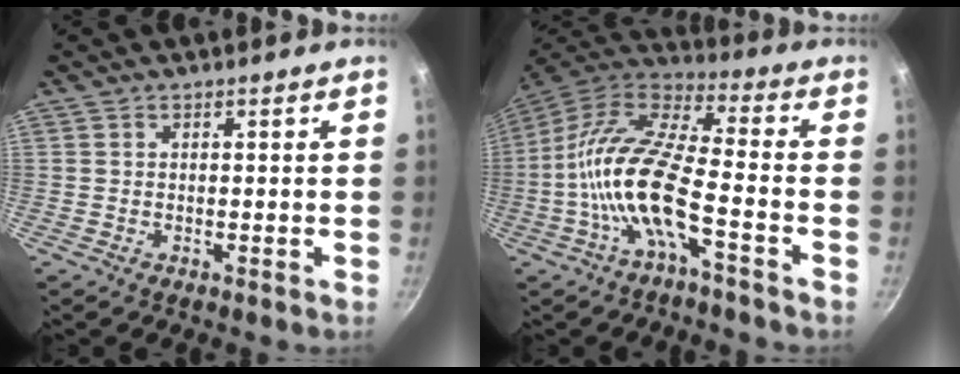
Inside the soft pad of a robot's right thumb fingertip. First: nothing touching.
{"total": 15.7, "force": [-4.9, 4.9, 14.1], "torque": [-0.276, 0.045, -0.110]}